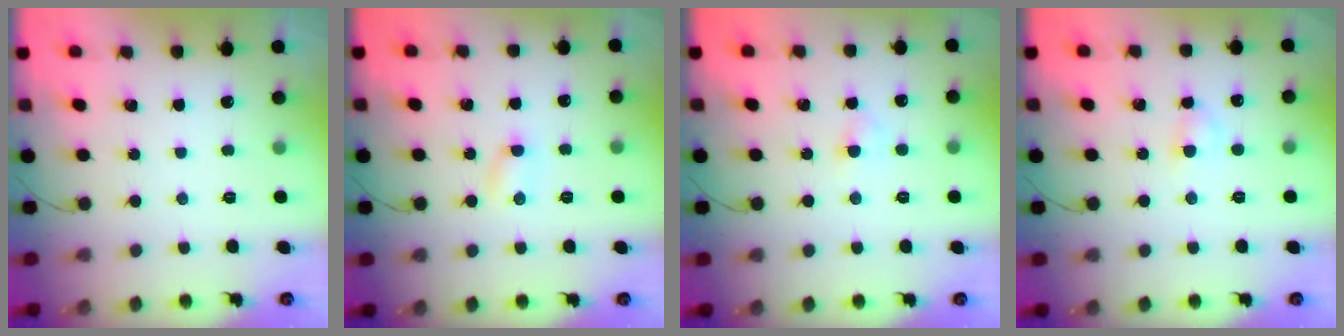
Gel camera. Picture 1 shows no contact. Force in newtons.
{"total": 2.4, "press": 2.3, "slide": 0.7}
{"total": 2.9, "press": 2.7, "slide": 1.2}
{"total": 3.0, "press": 2.8, "slide": 1.0}